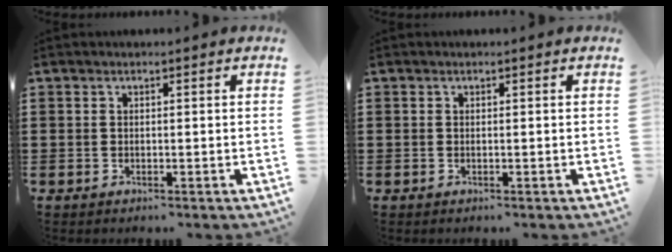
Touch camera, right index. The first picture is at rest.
{"total": 0.0}